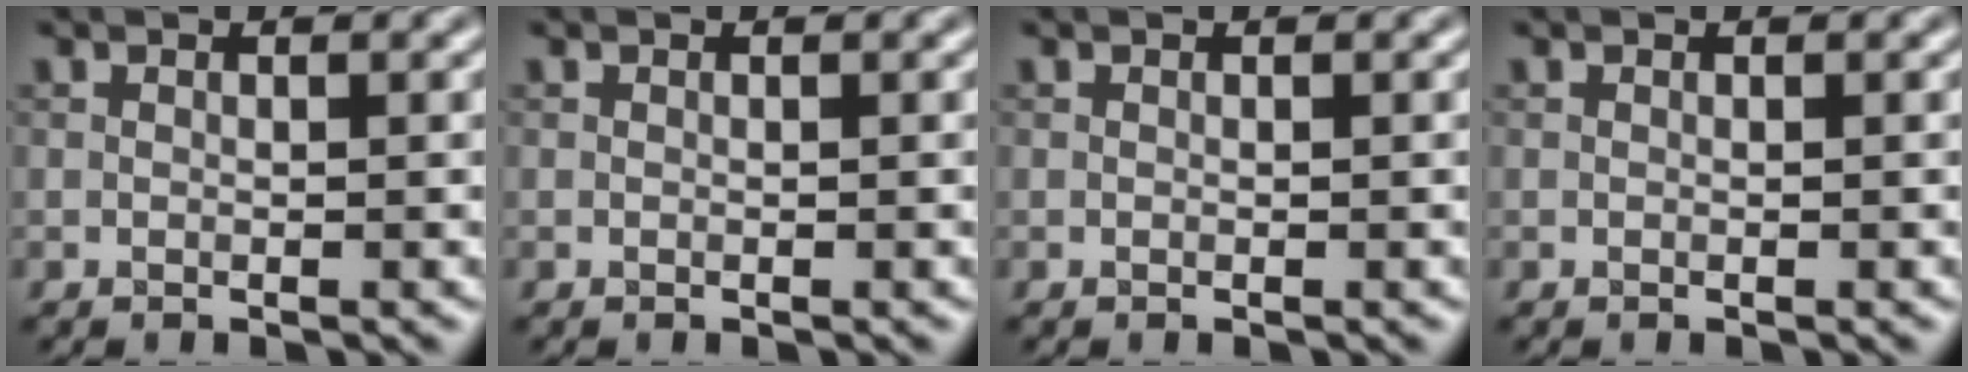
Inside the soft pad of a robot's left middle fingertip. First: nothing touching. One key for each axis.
{"total": 0.0}
{"total": 0.0}
{"total": 0.0}